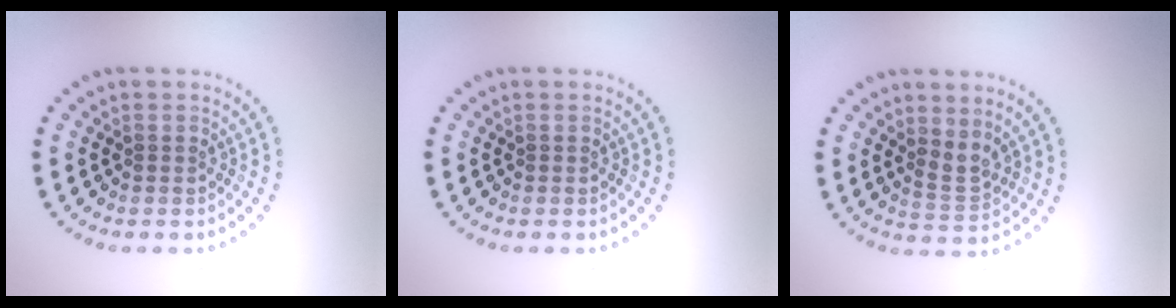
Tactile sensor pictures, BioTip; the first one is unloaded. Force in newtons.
{"total": 0.0}
{"total": 1.8, "press": 1.3, "slide": 1.2}